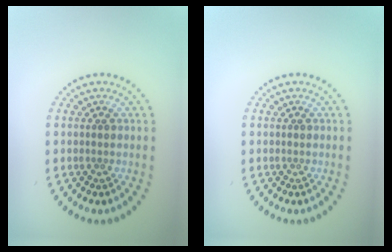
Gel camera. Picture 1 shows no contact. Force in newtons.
{"total": 0.0}